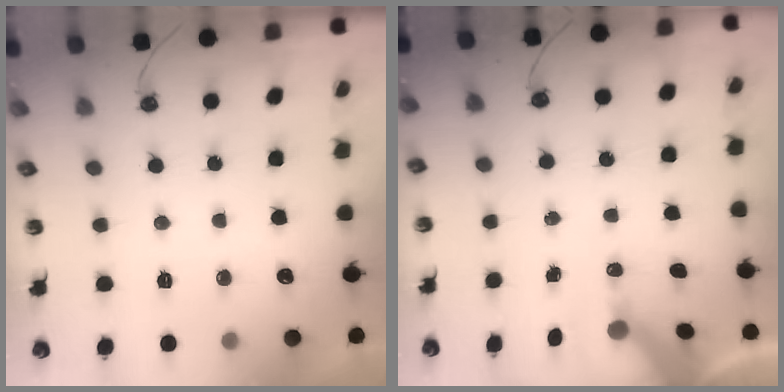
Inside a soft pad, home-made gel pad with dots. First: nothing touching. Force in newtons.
{"total": 6.4, "press": 6.4, "slide": 0.6}